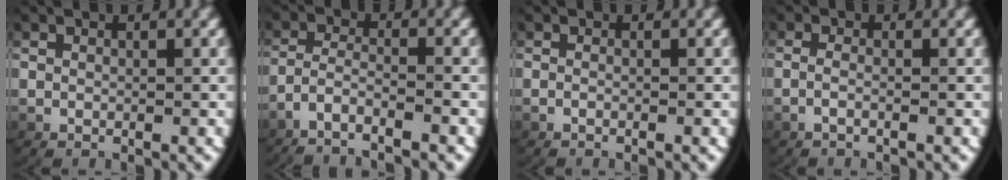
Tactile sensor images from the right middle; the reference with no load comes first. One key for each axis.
{"total": 4.3, "fx": -3.7, "fy": 1.0, "fz": 2.0, "tx": -0.056, "ty": -0.019, "tz": -0.055}
{"total": 0.9, "fx": -0.7, "fy": 0.0, "fz": 0.5, "tx": -0.015, "ty": 0.000, "tz": -0.014}
{"total": 1.5, "fx": -0.7, "fy": -0.2, "fz": 1.3, "tx": -0.038, "ty": -0.006, "tz": -0.010}